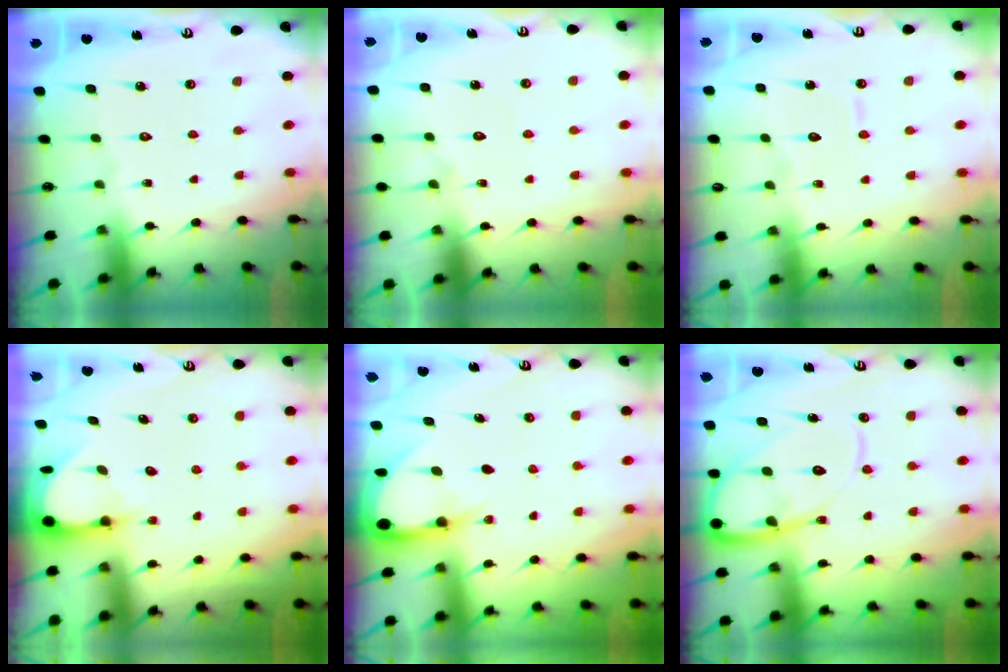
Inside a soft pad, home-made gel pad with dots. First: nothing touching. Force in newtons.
{"total": 4.8, "press": 4.8, "slide": 0.5}
{"total": 4.8, "press": 4.8, "slide": 0.2}
{"total": 3.5, "press": 3.5, "slide": 0.4}
{"total": 4.9, "press": 4.9, "slide": 0.6}
{"total": 11.8, "press": 11.7, "slide": 1.2}